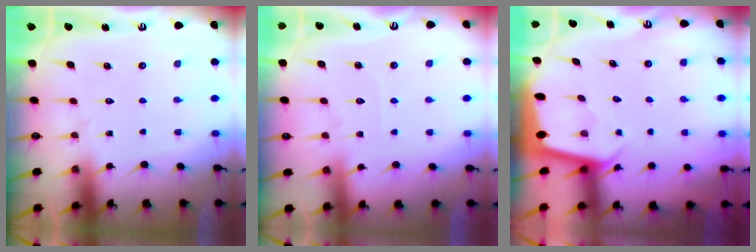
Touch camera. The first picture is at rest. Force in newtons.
{"total": 2.8, "press": 2.8, "slide": 0.4}
{"total": 1.7, "press": 1.7, "slide": 0.1}